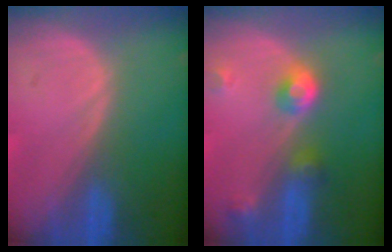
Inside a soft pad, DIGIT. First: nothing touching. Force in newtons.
{"total": 4.9, "press": 4.4, "slide": 2.1}